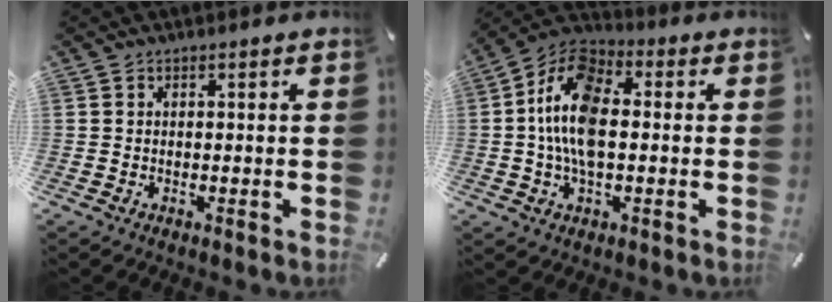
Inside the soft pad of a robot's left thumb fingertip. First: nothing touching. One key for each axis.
{"total": 13.5, "fx": -0.4, "fy": 7.9, "fz": 10.9, "tx": -0.244, "ty": 0.003, "tz": -0.008}